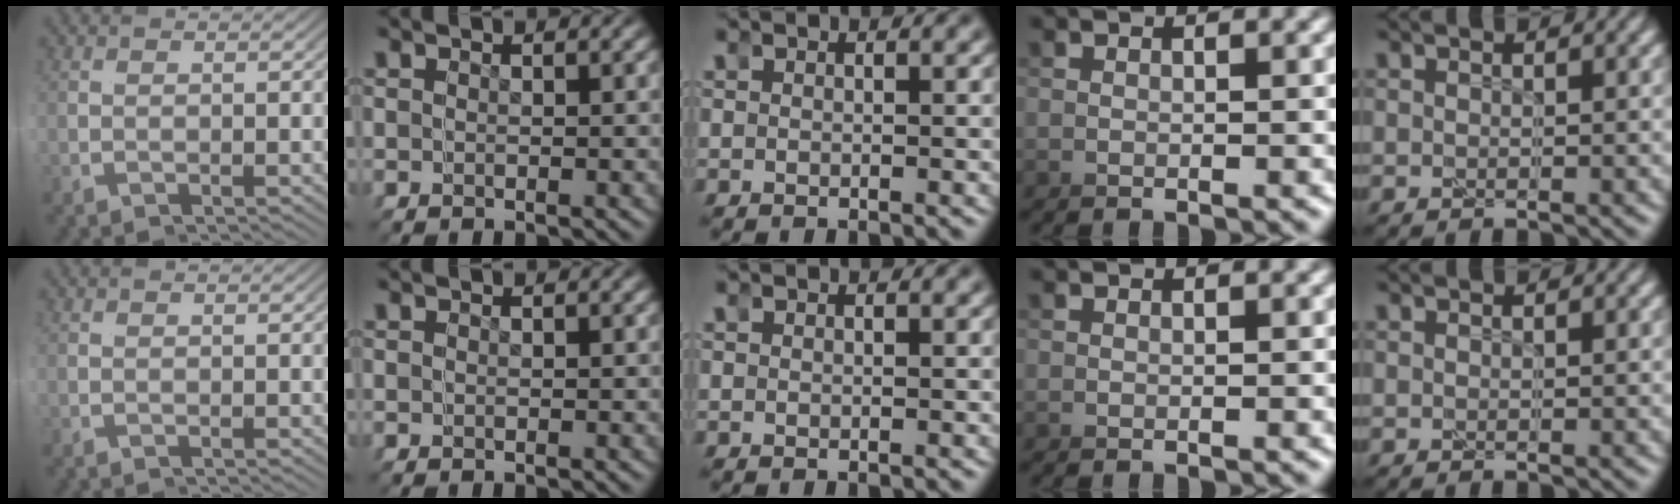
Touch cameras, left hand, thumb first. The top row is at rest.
{"ring": {"total": 4.5, "force": [1.2, -3.2, -3.0], "torque": [0.049, 0.021, 0.009]}}